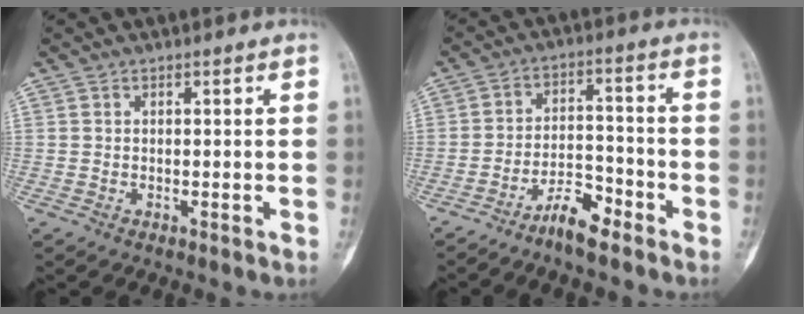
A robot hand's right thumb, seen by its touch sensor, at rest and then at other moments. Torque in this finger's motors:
{"motor_torque": [-0.34, 0.24, 0.10, -0.35, 0.07]}